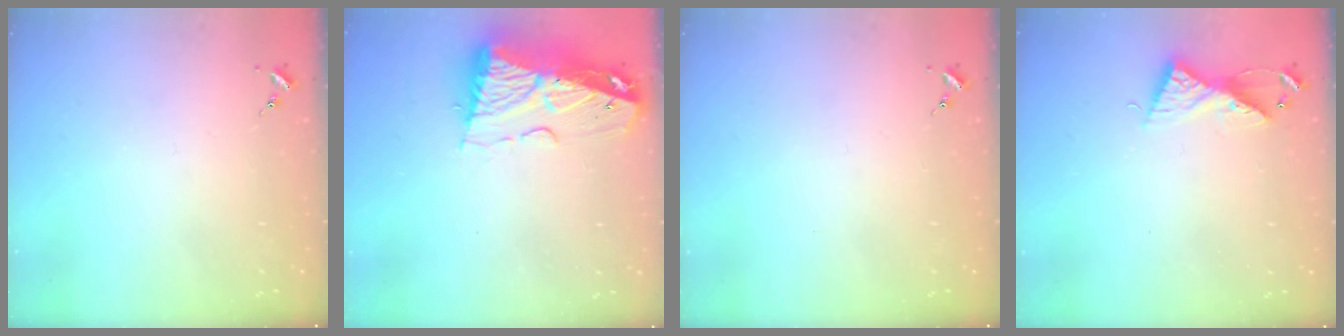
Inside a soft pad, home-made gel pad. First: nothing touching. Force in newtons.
{"total": 13.4, "press": 13.3, "slide": 1.5}
{"total": 0.0}
{"total": 8.4, "press": 8.4, "slide": 0.3}